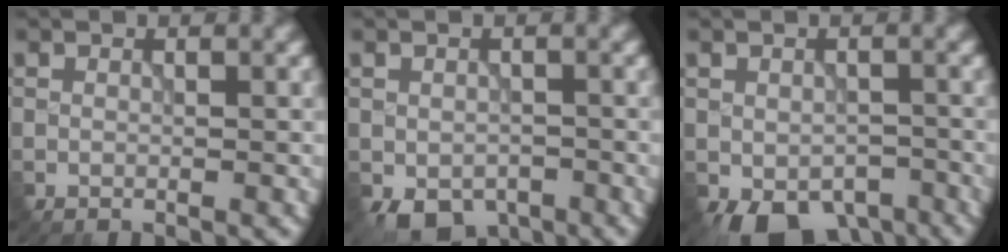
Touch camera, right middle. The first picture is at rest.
{"total": 4.4, "force": [-2.5, 2.7, 2.4], "torque": [-0.036, -0.016, -0.038]}
{"total": 6.1, "force": [-3.6, 3.5, 3.4], "torque": [-0.046, -0.022, -0.044]}